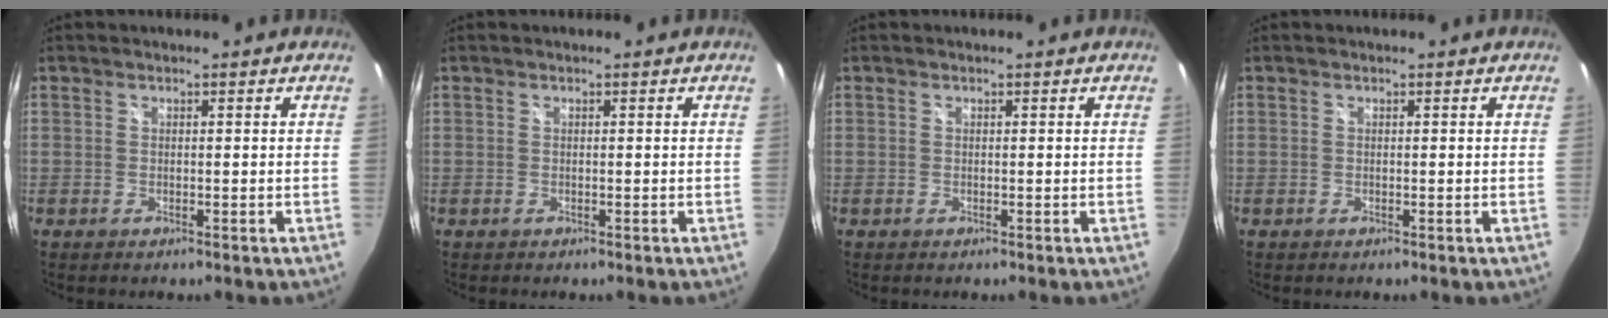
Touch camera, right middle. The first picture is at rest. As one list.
[{"total": 0.0}, {"total": 0.0}, {"total": 0.0}]